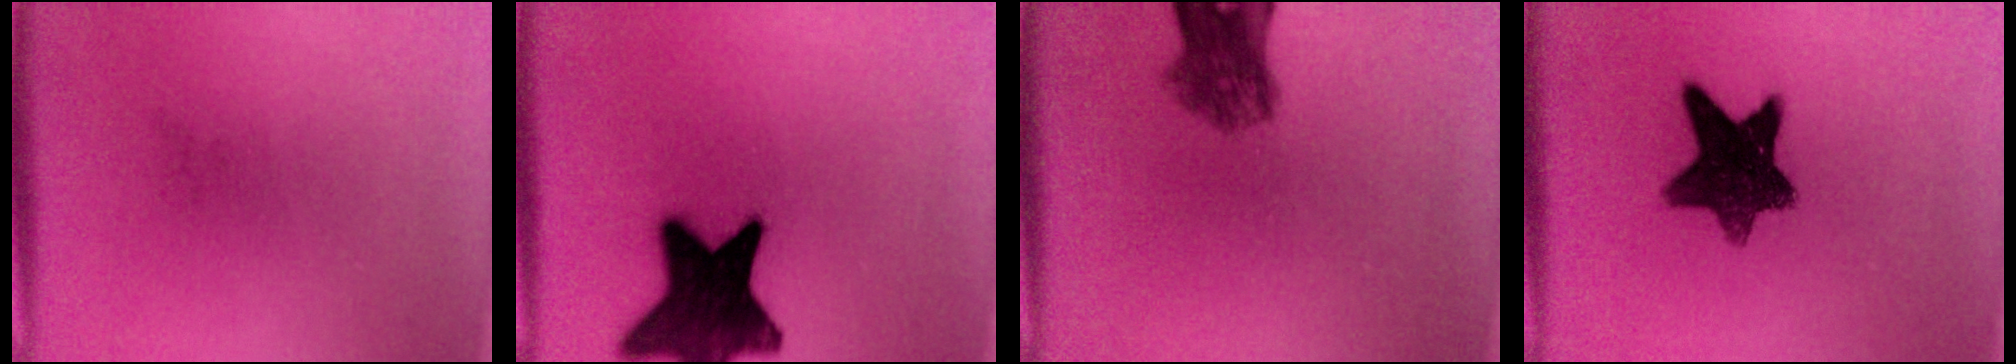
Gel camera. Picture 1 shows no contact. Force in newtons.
{"total": 18.0}
{"total": 6.1}
{"total": 10.9}